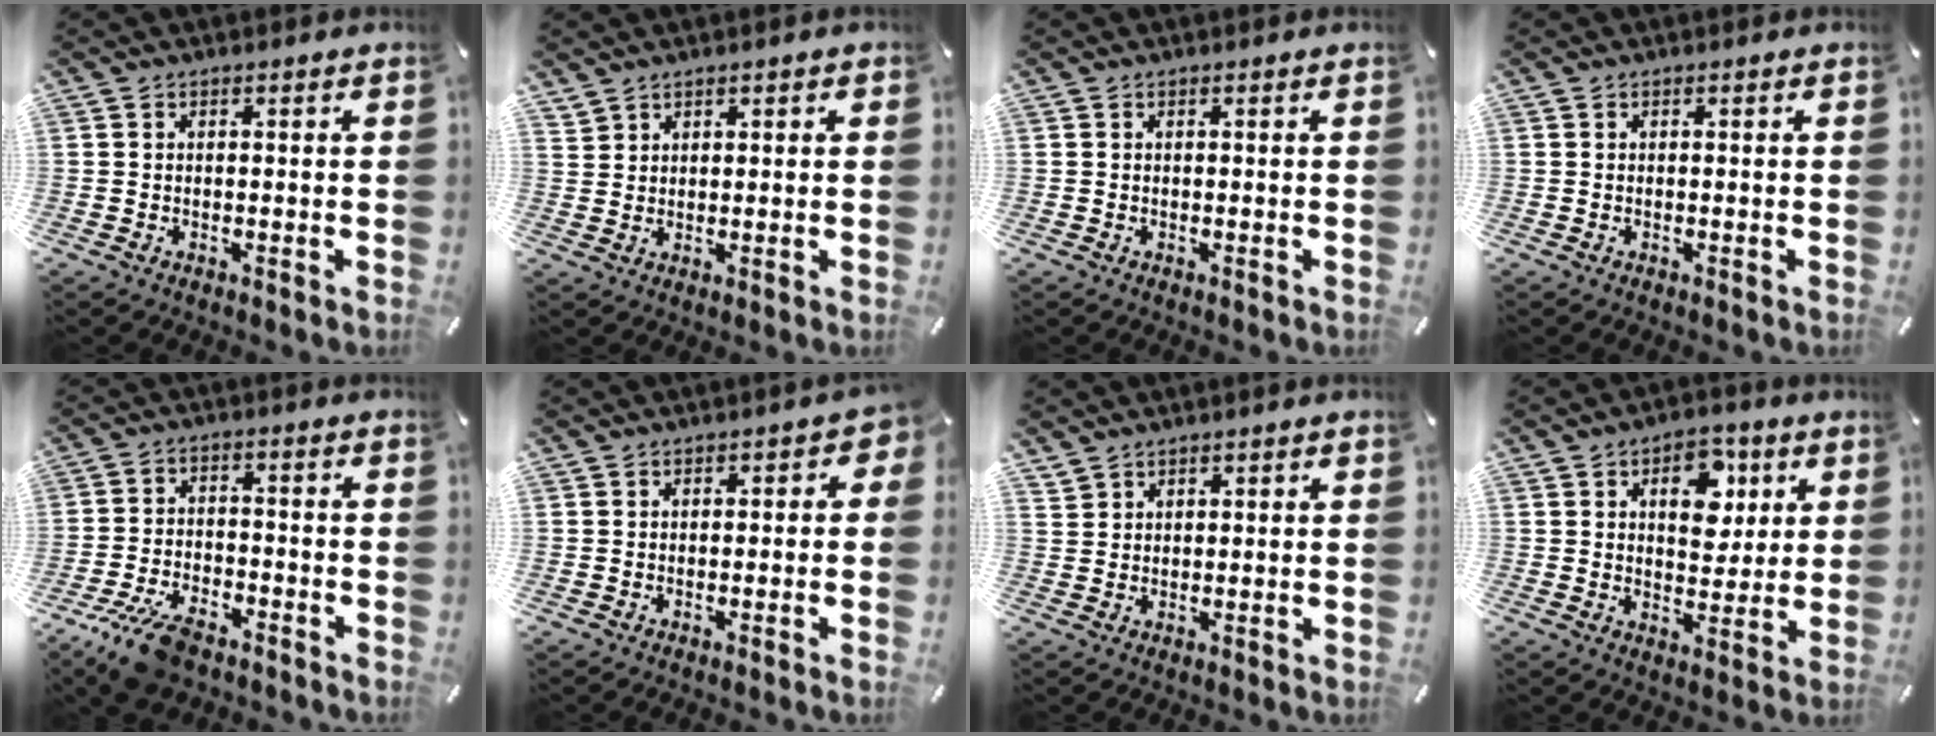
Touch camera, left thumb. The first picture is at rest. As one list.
[{"total": 2.3, "force": [1.6, 1.6, -0.1], "torque": [-0.002, 0.000, 0.031]}, {"total": 0.0}, {"total": 0.0}, {"total": 9.3, "force": [-6.5, 4.0, 5.3], "torque": [-0.110, 0.029, -0.122]}, {"total": 1.9, "force": [0.0, 1.6, 1.1], "torque": [-0.003, 0.002, -0.006]}, {"total": 2.1, "force": [1.7, 1.3, 0.0], "torque": [-0.002, -0.002, 0.034]}, {"total": 10.8, "force": [4.0, 7.3, 6.8], "torque": [-0.079, -0.008, 0.063]}]